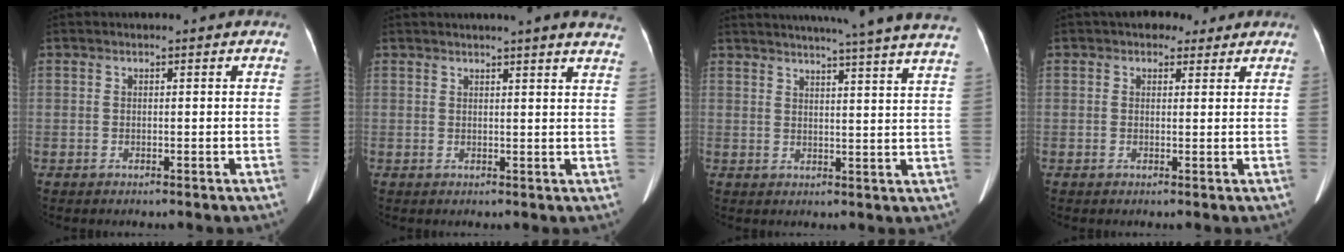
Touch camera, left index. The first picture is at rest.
{"total": 10.8, "force": [9.8, 0.2, 4.7], "torque": [-0.053, -0.007, 0.094]}
{"total": 23.4, "force": [21.0, -0.9, 10.4], "torque": [-0.157, -0.031, 0.251]}
{"total": 3.6, "force": [2.6, 2.3, 1.1], "torque": [-0.010, 0.013, 0.034]}